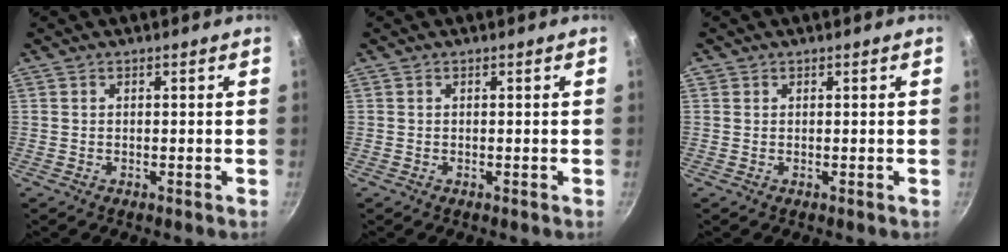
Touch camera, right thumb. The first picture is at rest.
{"total": 0.0}
{"total": 0.5, "force": [0.2, 0.5, 0.0], "torque": [0.005, 0.000, 0.000]}